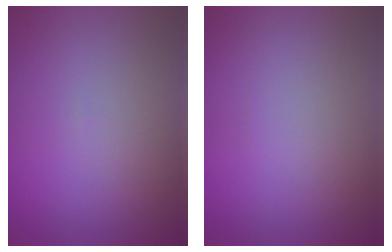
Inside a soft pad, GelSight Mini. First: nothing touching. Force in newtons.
{"total": 0.0}